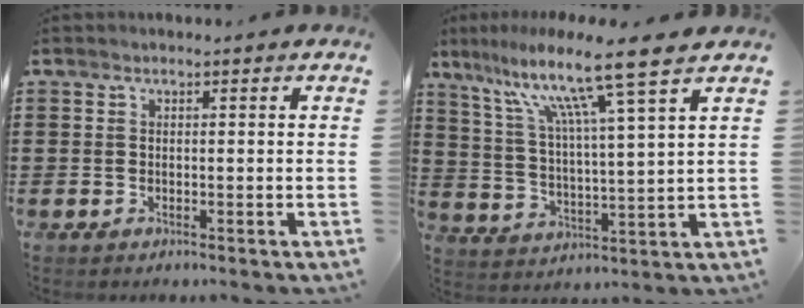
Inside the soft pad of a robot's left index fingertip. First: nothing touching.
{"total": 12.0, "force": [8.5, -0.1, 8.4], "torque": [-0.181, -0.040, 0.132]}